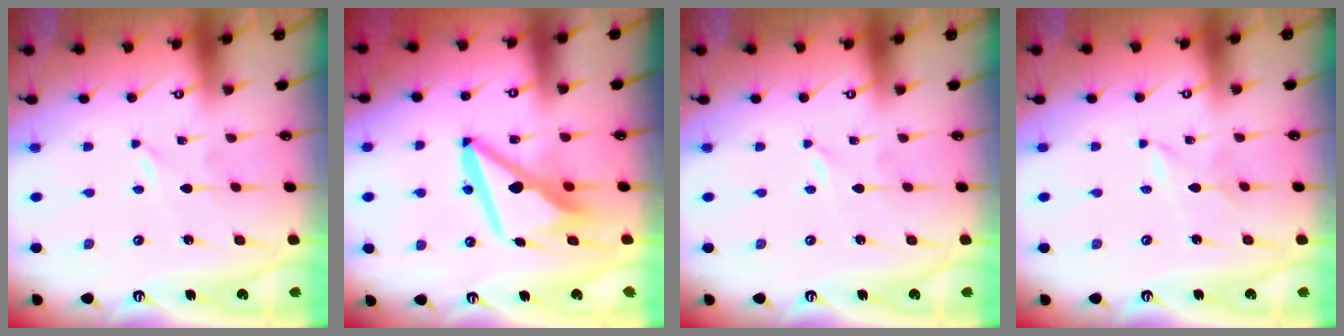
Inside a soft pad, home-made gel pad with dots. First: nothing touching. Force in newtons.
{"total": 11.2, "press": 11.1, "slide": 1.4}
{"total": 0.0}
{"total": 1.4, "press": 1.4, "slide": 0.2}